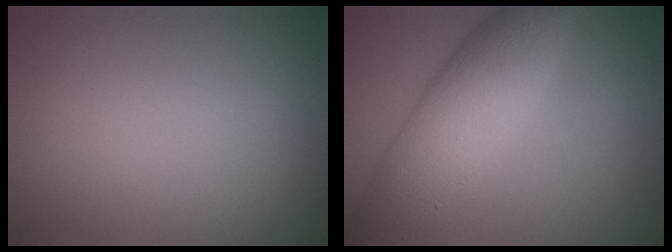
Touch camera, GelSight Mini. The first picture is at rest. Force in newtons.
{"total": 9.2, "press": 9.2, "slide": 0.2}